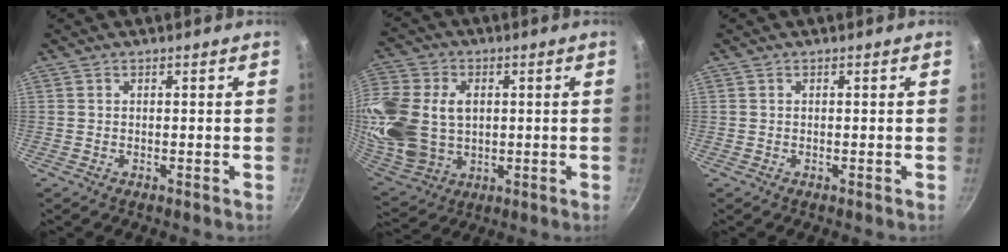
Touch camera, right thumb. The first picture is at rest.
{"total": 21.8, "force": [2.1, 16.2, 14.5], "torque": [-0.331, 0.008, 0.051]}
{"total": 0.0}